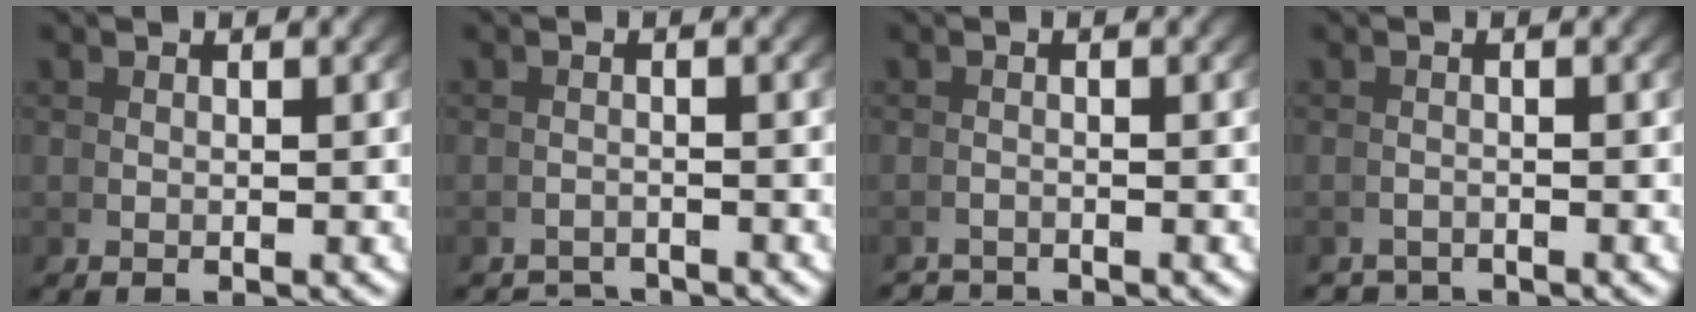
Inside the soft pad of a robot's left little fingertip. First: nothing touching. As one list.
[{"total": 2.9, "force": [-2.9, -0.1, -0.3], "torque": [0.018, -0.010, -0.046]}, {"total": 1.9, "force": [-1.7, -0.6, -0.7], "torque": [0.018, -0.008, -0.028]}, {"total": 2.1, "force": [-2.0, -0.2, -0.7], "torque": [0.019, -0.010, -0.033]}]